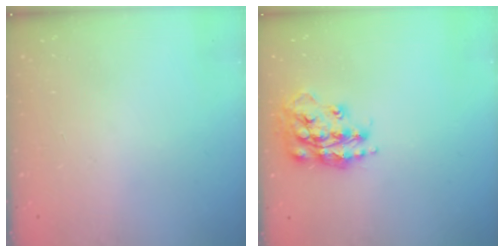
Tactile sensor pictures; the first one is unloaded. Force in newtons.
{"total": 15.5, "press": 15.4, "slide": 1.3}